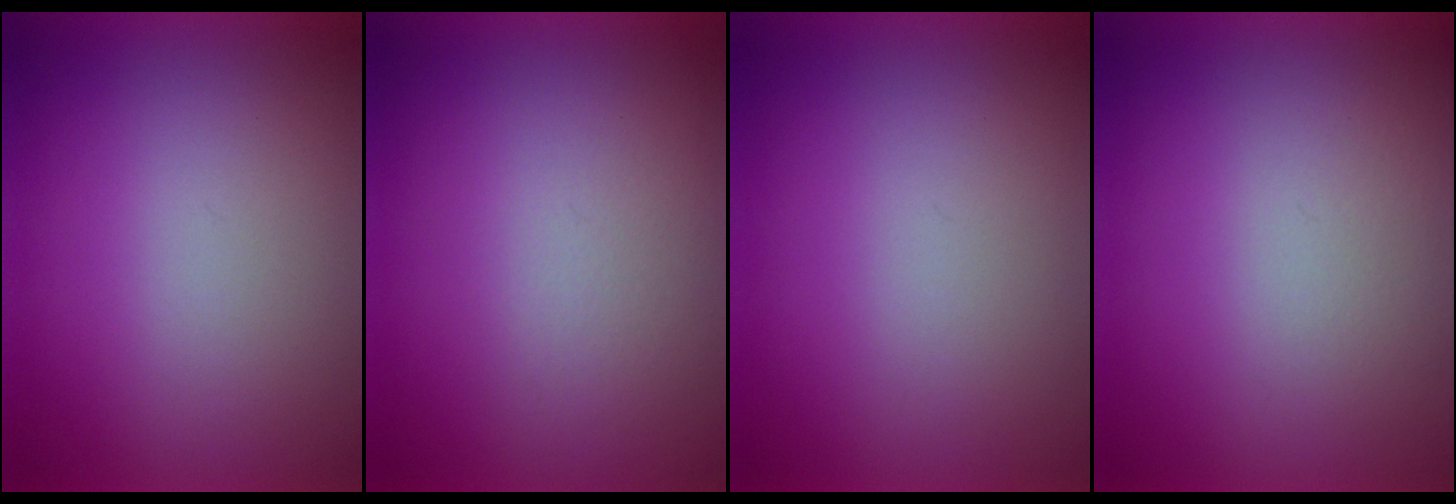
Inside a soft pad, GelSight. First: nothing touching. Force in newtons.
{"total": 3.5}
{"total": 0.0}
{"total": 2.0}